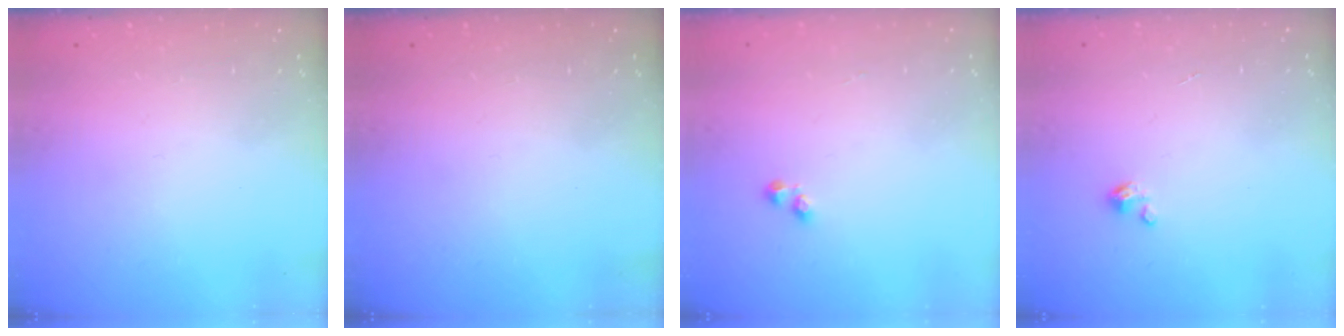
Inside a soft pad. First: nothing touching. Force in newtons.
{"total": 0.0}
{"total": 1.6, "press": 1.5, "slide": 0.4}
{"total": 1.4, "press": 1.4, "slide": 0.3}